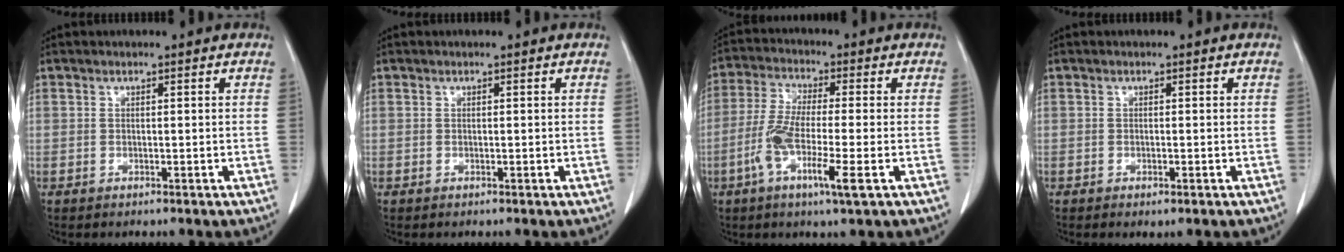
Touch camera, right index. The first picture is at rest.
{"total": 0.0}
{"total": 10.1, "force": [-3.4, 0.6, 9.5], "torque": [-0.187, -0.011, -0.070]}
{"total": 1.0, "force": [-0.6, 0.2, 0.8], "torque": [-0.012, -0.003, -0.006]}